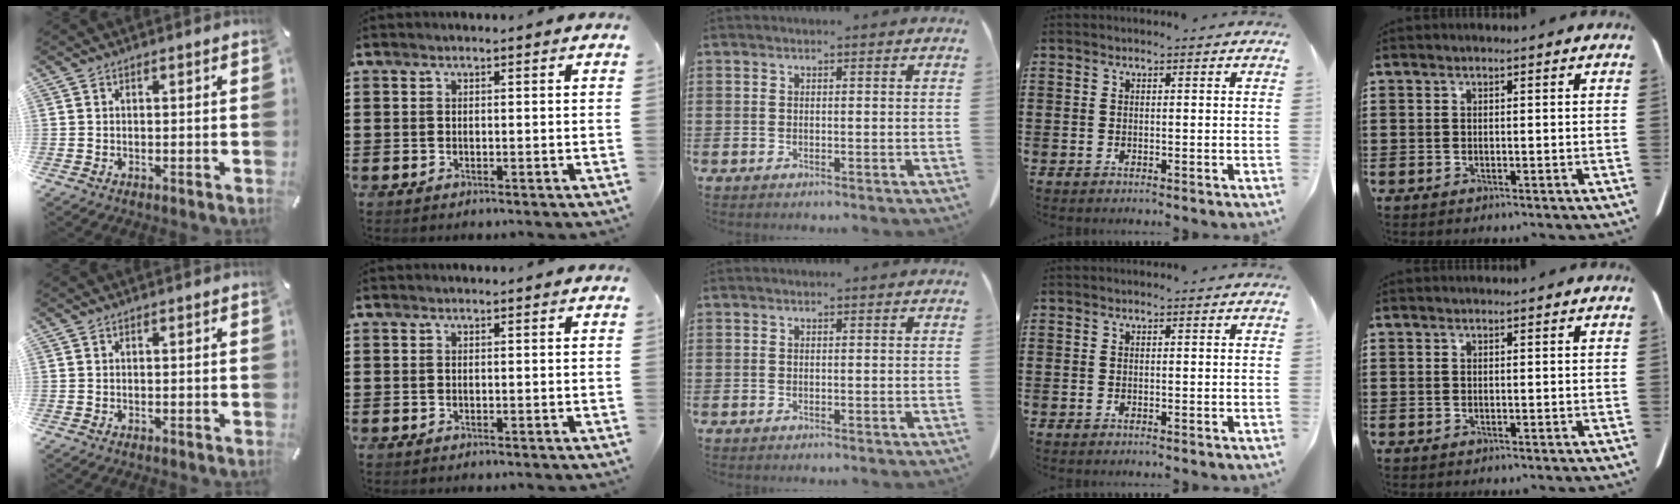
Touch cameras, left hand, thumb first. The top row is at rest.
{}